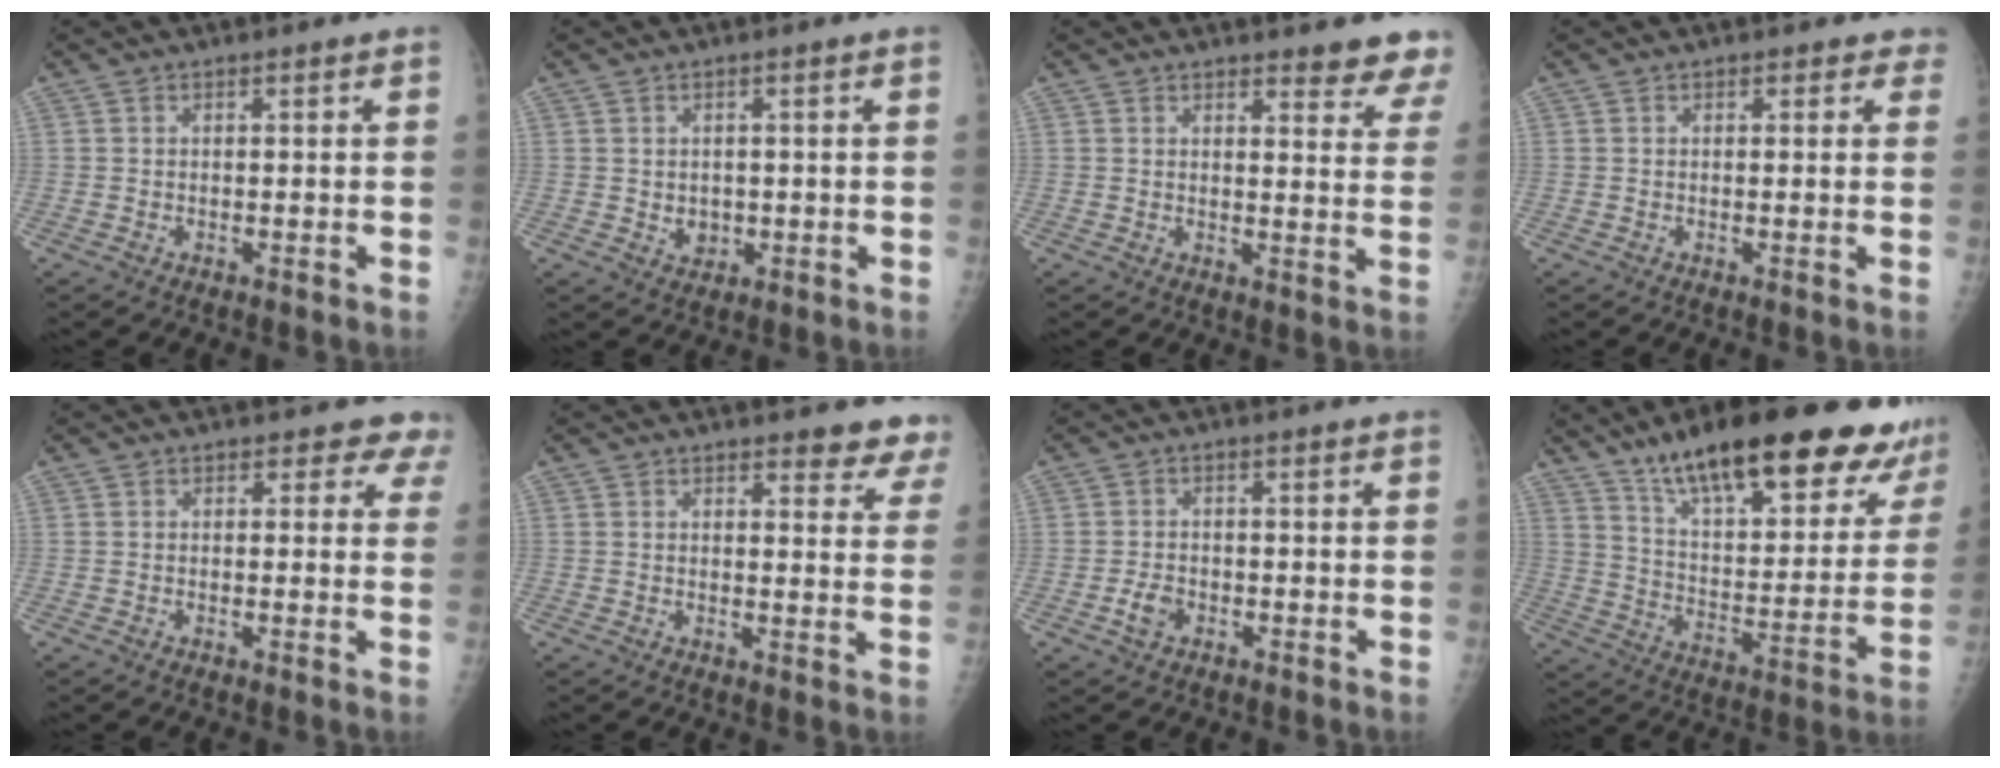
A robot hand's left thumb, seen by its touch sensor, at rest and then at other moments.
{"total": 2.6, "force": [-0.1, 2.1, 1.4], "torque": [-0.011, -0.001, 0.007]}
{"total": 8.6, "force": [7.9, 1.9, 3.0], "torque": [0.002, -0.045, 0.068]}
{"total": 1.9, "force": [1.3, 1.2, 0.6], "torque": [0.019, -0.002, 0.007]}
{"total": 3.9, "force": [3.1, 2.2, 0.8], "torque": [0.029, -0.013, 0.014]}
{"total": 6.9, "force": [6.2, 2.2, 2.1], "torque": [0.016, -0.032, 0.050]}
{"total": 2.7, "force": [-1.2, 1.8, 1.7], "torque": [-0.032, 0.010, -0.021]}
{"total": 28.6, "force": [20.6, 8.2, 18.0], "torque": [-0.229, -0.067, 0.306]}